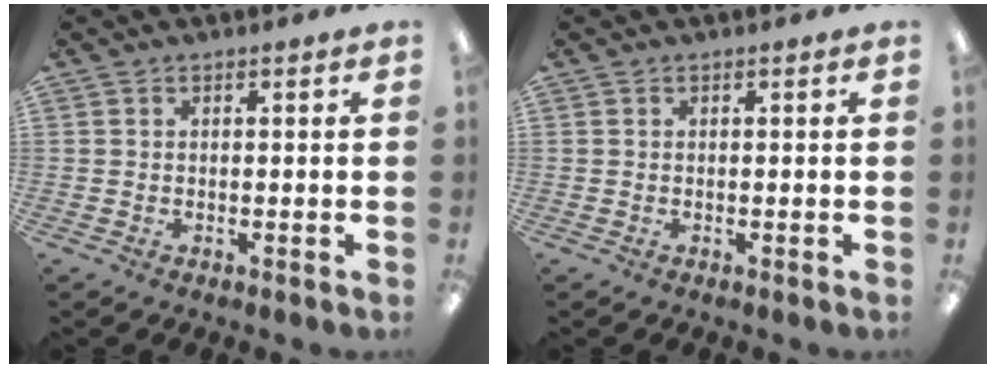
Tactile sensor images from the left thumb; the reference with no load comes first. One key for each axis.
{"total": 0.0}